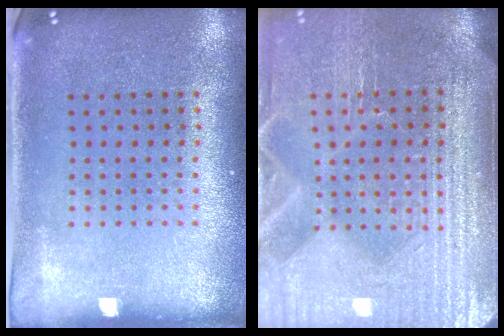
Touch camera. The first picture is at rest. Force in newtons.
{"total": 4.5, "press": 4.1, "slide": 1.8}